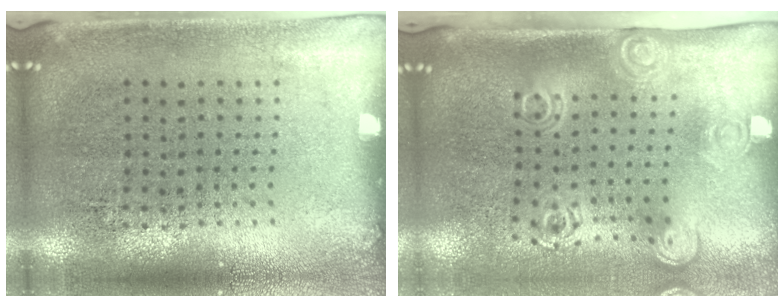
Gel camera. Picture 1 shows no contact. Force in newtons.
{"total": 2.0, "press": 1.4, "slide": 1.4}